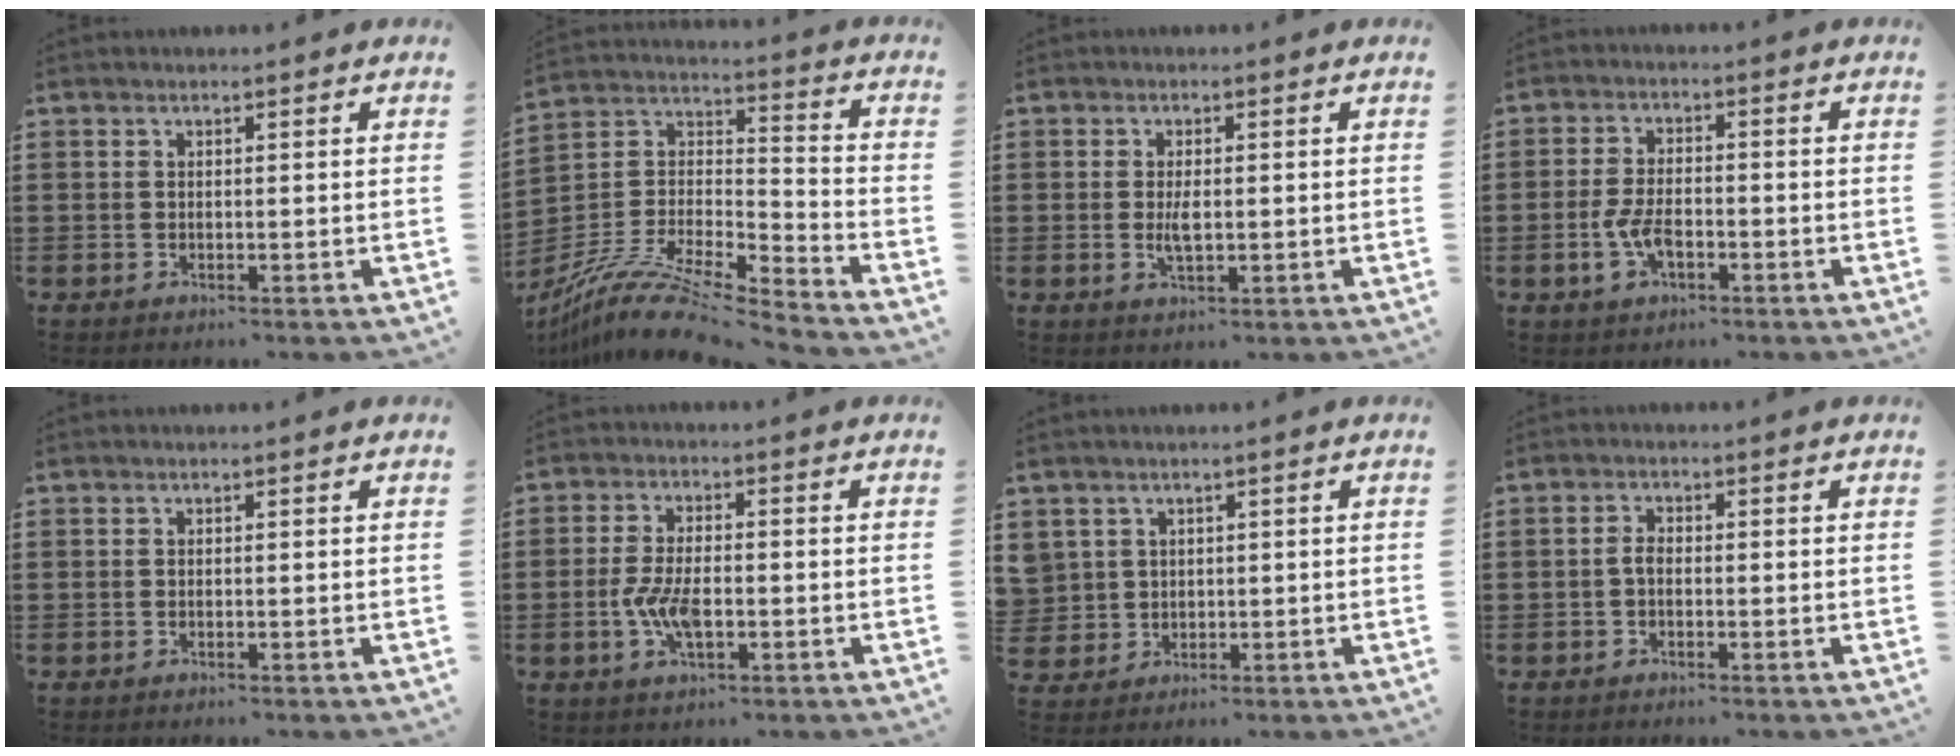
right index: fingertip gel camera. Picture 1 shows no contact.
{"total": 11.7, "force": [-10.1, 2.0, 5.6], "torque": [-0.120, 0.015, -0.200]}
{"total": 2.9, "force": [-0.1, 1.1, 2.7], "torque": [-0.060, -0.004, -0.004]}
{"total": 4.6, "force": [-1.6, 2.2, 3.7], "torque": [-0.087, -0.003, -0.032]}
{"total": 0.0}
{"total": 5.9, "force": [-1.4, 2.6, 5.1], "torque": [-0.116, -0.003, -0.029]}
{"total": 2.8, "force": [1.1, 2.5, -0.2], "torque": [-0.013, 0.009, 0.022]}
{"total": 1.7, "force": [-0.5, 0.8, 1.4], "torque": [-0.036, -0.001, -0.013]}